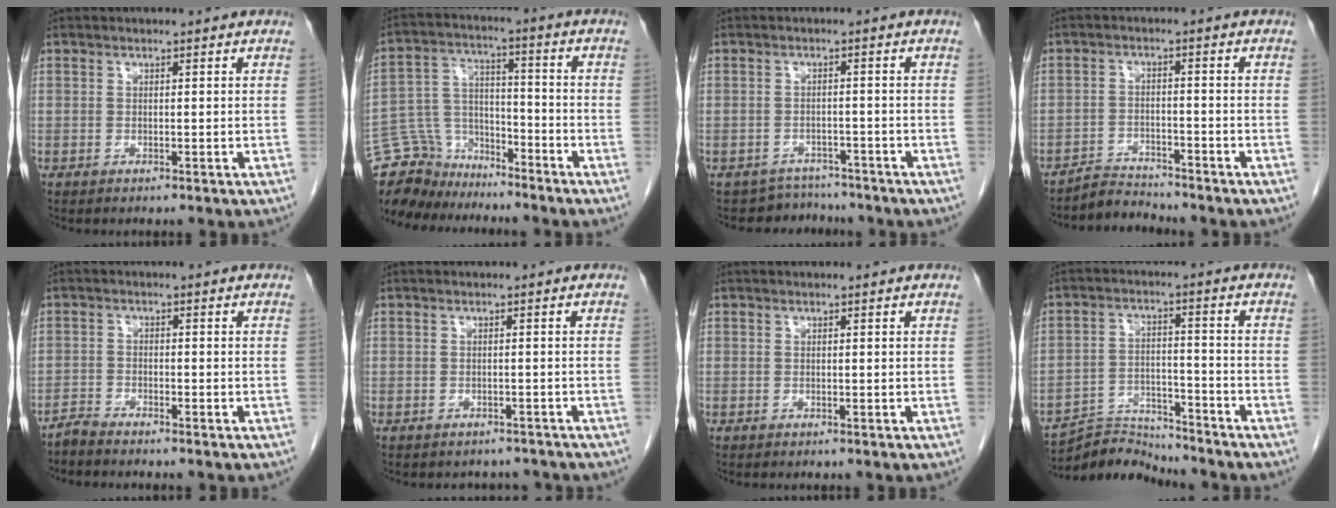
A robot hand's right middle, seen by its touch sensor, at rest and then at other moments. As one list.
[{"total": 12.0, "force": [-10.9, 4.8, 1.0], "torque": [-0.030, 0.037, -0.198]}, {"total": 4.3, "force": [-3.8, 1.4, -1.3], "torque": [0.020, 0.018, -0.054]}, {"total": 3.6, "force": [-3.5, 0.0, -1.0], "torque": [0.019, -0.009, -0.061]}, {"total": 2.0, "force": [-2.0, -0.1, 0.2], "torque": [-0.001, -0.006, -0.041]}, {"total": 3.3, "force": [-3.0, 1.4, -0.1], "torque": [0.001, 0.005, -0.038]}, {"total": 0.0}, {"total": 7.7, "force": [-7.6, 0.3, -0.8], "torque": [0.011, 0.007, -0.135]}]